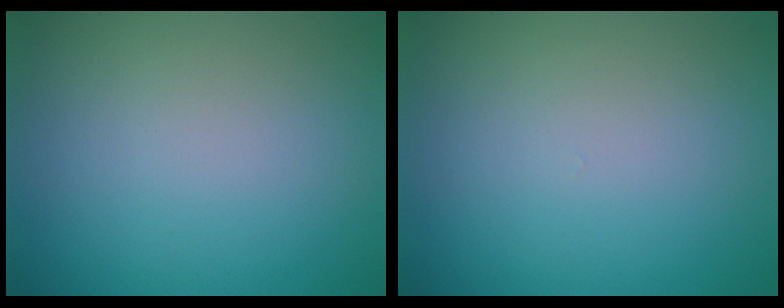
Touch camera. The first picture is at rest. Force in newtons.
{"total": 0.0}